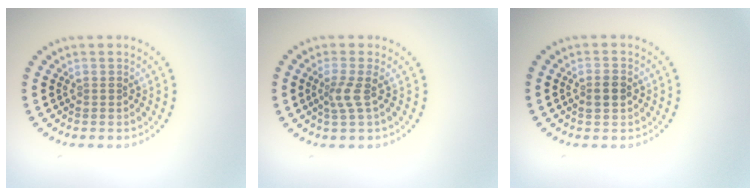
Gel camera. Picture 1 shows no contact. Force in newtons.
{"total": 1.9, "press": 1.4, "slide": 1.3}
{"total": 1.7, "press": 1.7, "slide": 0.1}